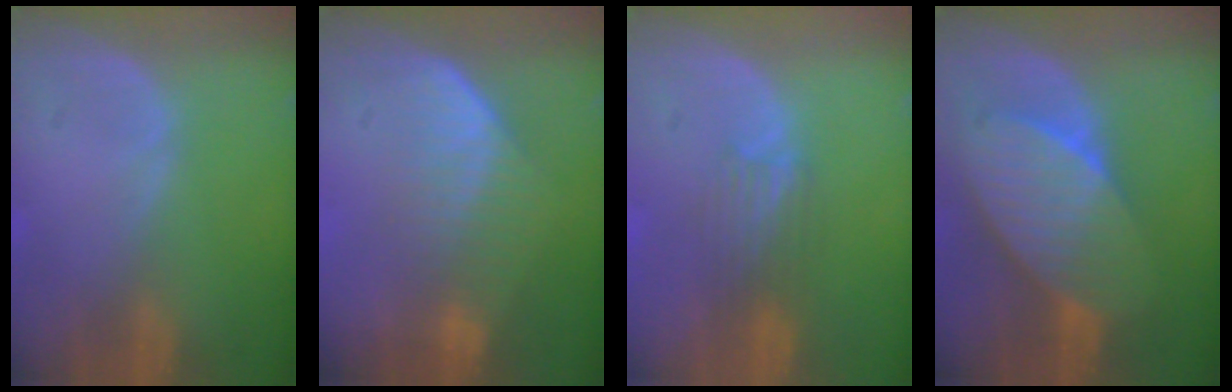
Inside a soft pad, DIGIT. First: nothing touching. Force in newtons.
{"total": 7.3, "press": 6.3, "slide": 3.7}
{"total": 3.4, "press": 3.3, "slide": 0.5}
{"total": 8.3, "press": 8.3, "slide": 0.3}